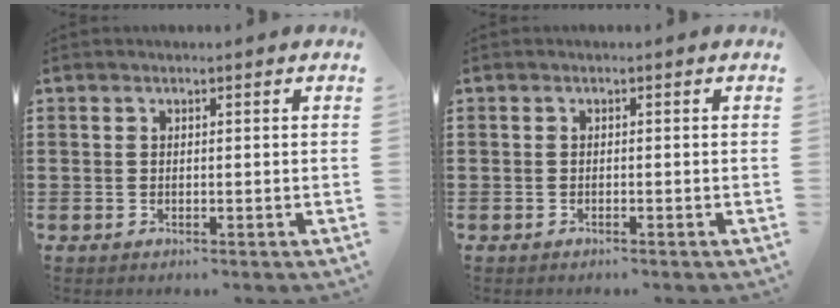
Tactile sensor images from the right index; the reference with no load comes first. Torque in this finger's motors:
{"motor_torque": [-0.07, 0.09, -0.24, -0.20]}